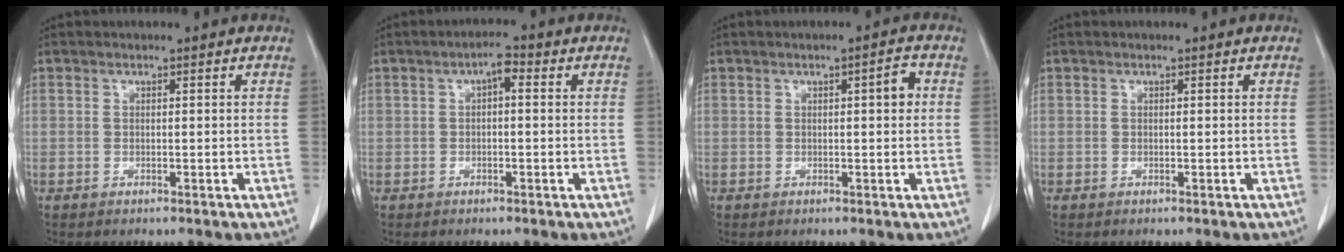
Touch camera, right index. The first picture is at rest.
{"total": 2.6, "force": [0.6, 0.9, 2.4], "torque": [-0.042, 0.012, 0.007]}
{"total": 2.4, "force": [0.4, 0.4, 2.3], "torque": [-0.032, 0.005, 0.006]}
{"total": 0.0}